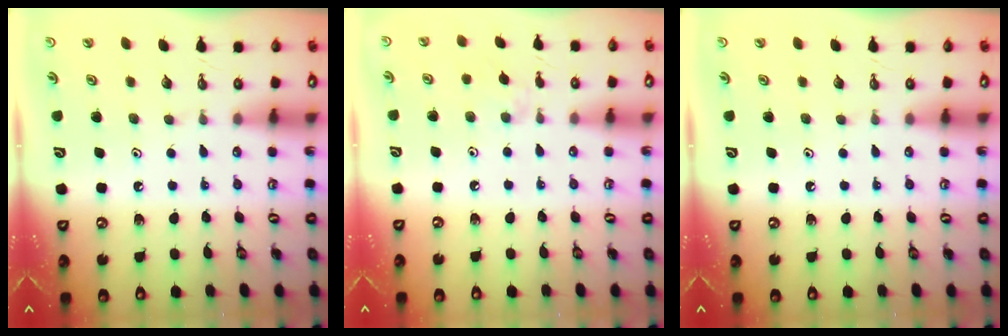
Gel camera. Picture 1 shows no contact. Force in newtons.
{"total": 4.0, "press": 3.9, "slide": 0.8}
{"total": 0.0}